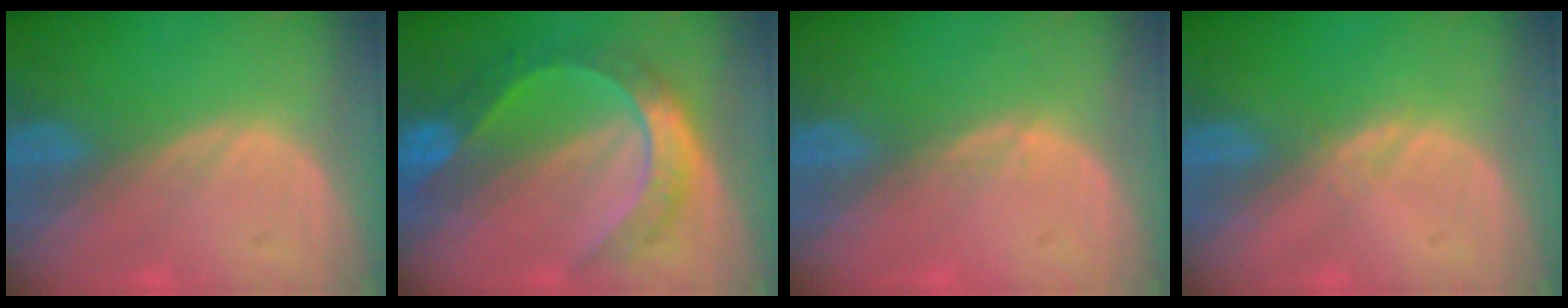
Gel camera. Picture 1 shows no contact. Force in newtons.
{"total": 8.3, "press": 8.3, "slide": 0.9}
{"total": 0.6, "press": 0.4, "slide": 0.4}
{"total": 0.6, "press": 0.6, "slide": 0.1}